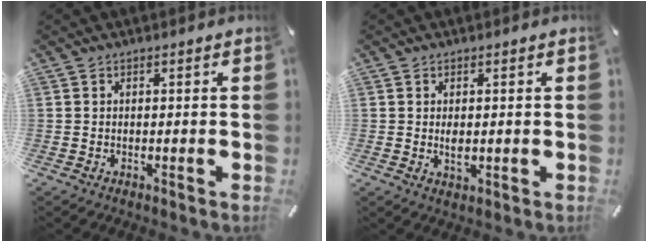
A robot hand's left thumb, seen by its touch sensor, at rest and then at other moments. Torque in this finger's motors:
{"motor_torque": [0.33, 2.29, 0.11, 0.04, 0.28]}